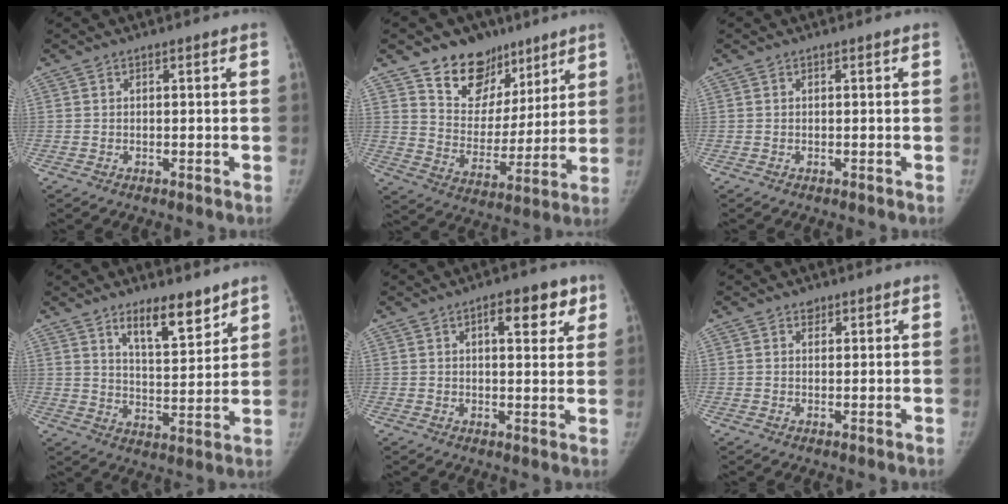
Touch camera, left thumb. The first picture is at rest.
{"total": 14.9, "force": [10.2, 10.0, 4.4], "torque": [-0.012, -0.059, 0.180]}
{"total": 0.0}
{"total": 10.1, "force": [7.2, 3.4, 6.3], "torque": [-0.078, -0.057, 0.122]}
{"total": 7.7, "force": [3.8, 3.4, 5.8], "torque": [-0.048, -0.011, 0.046]}
{"total": 1.3, "force": [0.9, 1.0, 0.2], "torque": [0.011, -0.005, 0.011]}